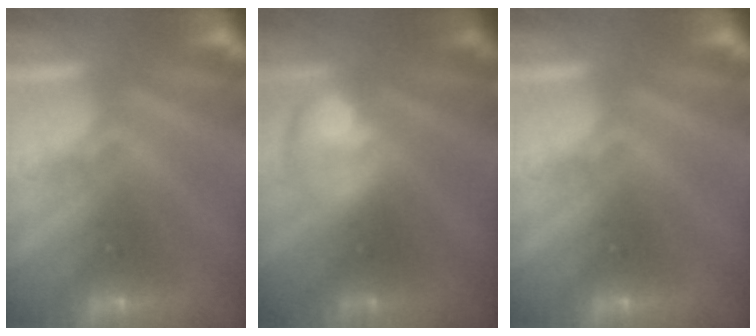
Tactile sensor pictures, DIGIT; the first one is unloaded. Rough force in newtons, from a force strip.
{"total": 2.4}
{"total": 0.0}